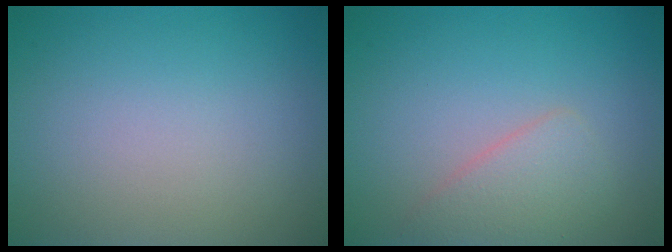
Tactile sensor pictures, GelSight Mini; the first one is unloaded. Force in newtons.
{"total": 2.5, "press": 2.5, "slide": 0.1}